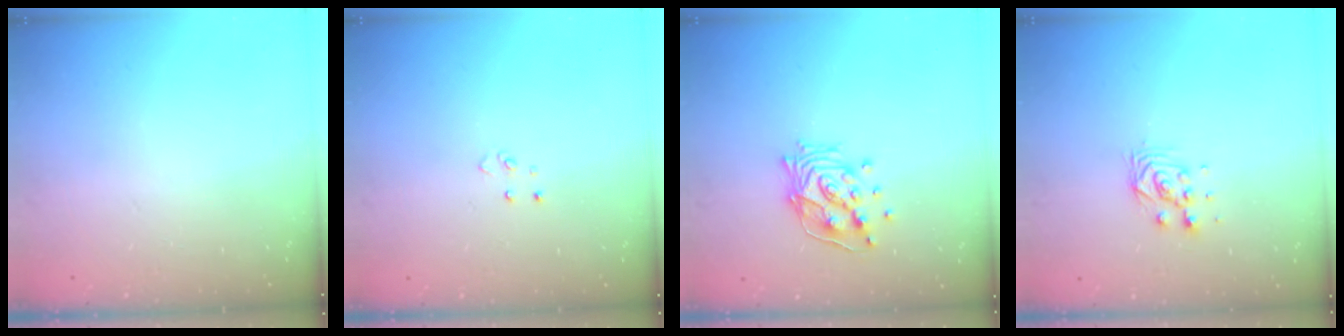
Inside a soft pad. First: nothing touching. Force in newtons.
{"total": 3.9, "press": 3.9, "slide": 0.3}
{"total": 13.4, "press": 13.4, "slide": 1.6}
{"total": 4.7, "press": 4.6, "slide": 0.6}